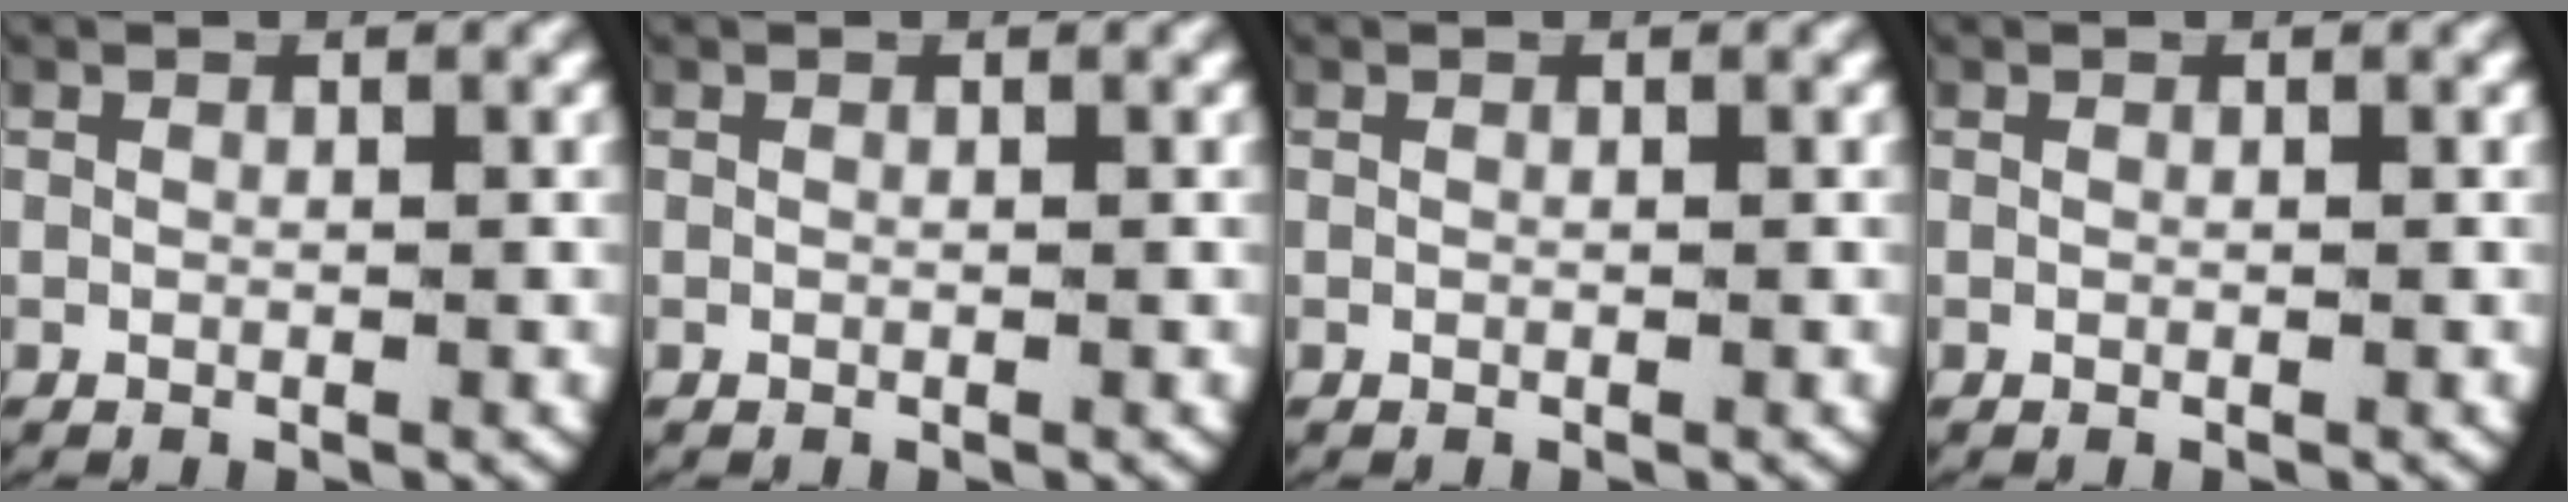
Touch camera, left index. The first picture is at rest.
{"total": 0.0}
{"total": 0.0}
{"total": 0.0}